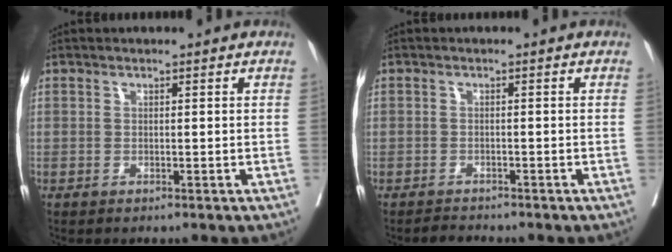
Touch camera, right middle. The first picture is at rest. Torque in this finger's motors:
{"motor_torque": [0.12, -0.30, -0.26, -0.10]}